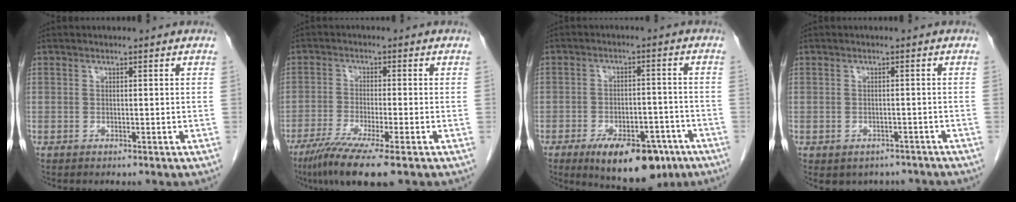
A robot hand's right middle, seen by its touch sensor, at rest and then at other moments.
{"total": 8.8, "force": [-5.8, 0.0, 6.7], "torque": [-0.114, -0.023, -0.095]}
{"total": 12.9, "force": [-8.2, 5.6, 8.2], "torque": [-0.107, 0.001, -0.117]}
{"total": 5.2, "force": [-4.2, 2.9, 0.7], "torque": [0.003, 0.013, -0.048]}